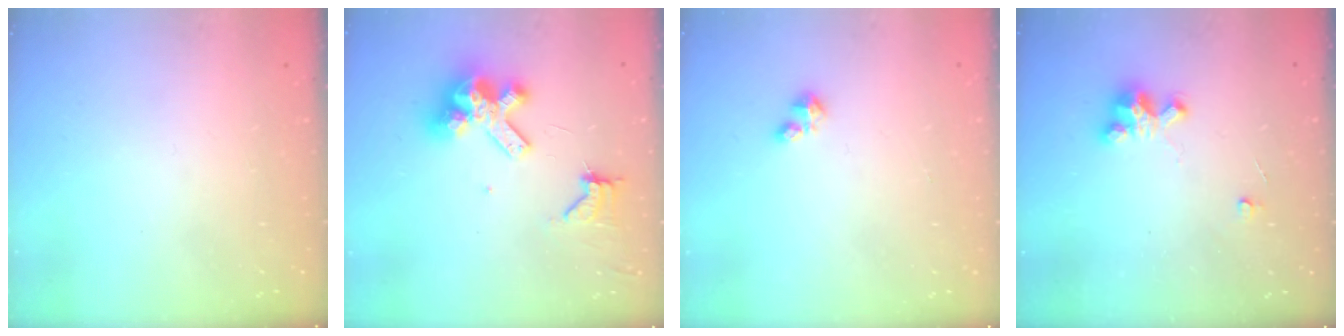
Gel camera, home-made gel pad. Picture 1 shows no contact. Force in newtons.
{"total": 11.6, "press": 11.5, "slide": 1.4}
{"total": 1.6, "press": 1.5, "slide": 0.4}
{"total": 3.9, "press": 3.9, "slide": 0.1}